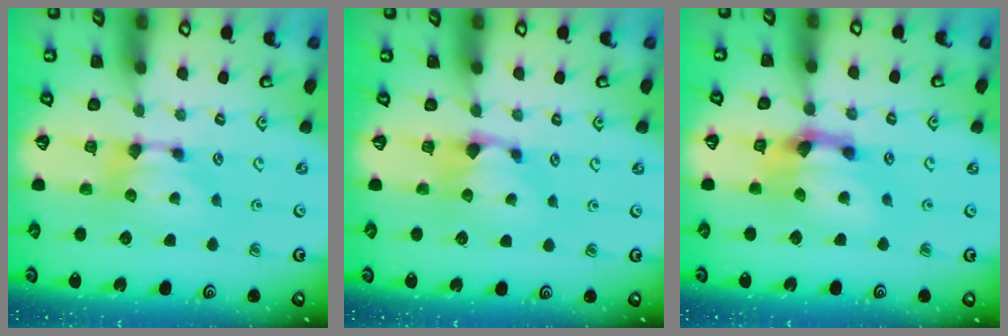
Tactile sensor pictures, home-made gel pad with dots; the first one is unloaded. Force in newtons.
{"total": 1.1, "press": 0.9, "slide": 0.7}
{"total": 3.8, "press": 3.2, "slide": 2.0}